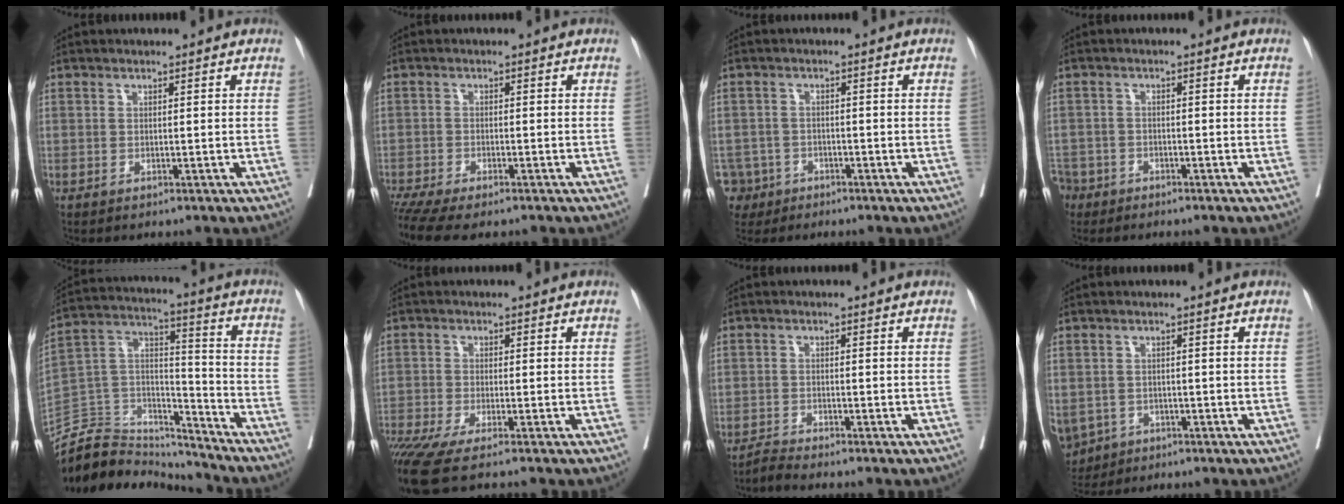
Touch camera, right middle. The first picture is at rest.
{"total": 8.6, "force": [-7.0, 1.8, 4.6], "torque": [-0.077, -0.008, -0.113]}
{"total": 5.3, "force": [-3.1, 4.3, -0.1], "torque": [-0.005, 0.007, -0.052]}
{"total": 5.5, "force": [-4.1, 3.6, 0.4], "torque": [-0.016, 0.001, -0.079]}
{"total": 14.7, "force": [-14.2, 3.8, 0.9], "torque": [-0.013, 0.061, -0.259]}
{"total": 8.6, "force": [-6.8, -0.2, 5.2], "torque": [-0.088, -0.021, -0.117]}
{"total": 2.2, "force": [-2.0, -0.9, 0.0], "torque": [-0.006, -0.010, -0.041]}
{"total": 9.2, "force": [-4.1, 7.8, 2.8], "torque": [-0.091, -0.004, -0.055]}